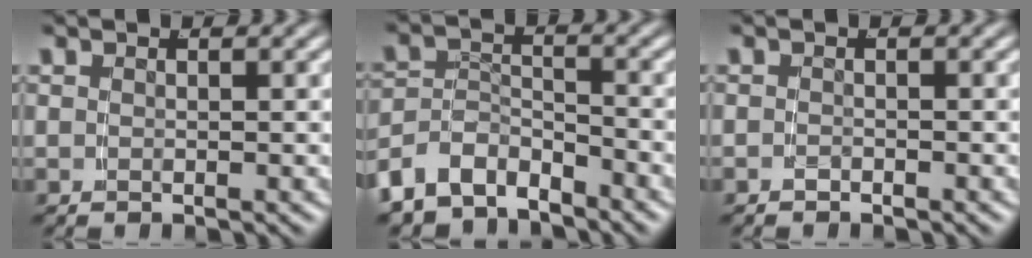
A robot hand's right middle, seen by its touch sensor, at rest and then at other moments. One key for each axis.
{"total": 5.7, "fx": -4.3, "fy": 3.3, "fz": 1.9, "tx": -0.043, "ty": -0.020, "tz": -0.070}
{"total": 0.8, "fx": -0.8, "fy": -0.1, "fz": -0.1, "tx": -0.001, "ty": -0.005, "tz": -0.011}